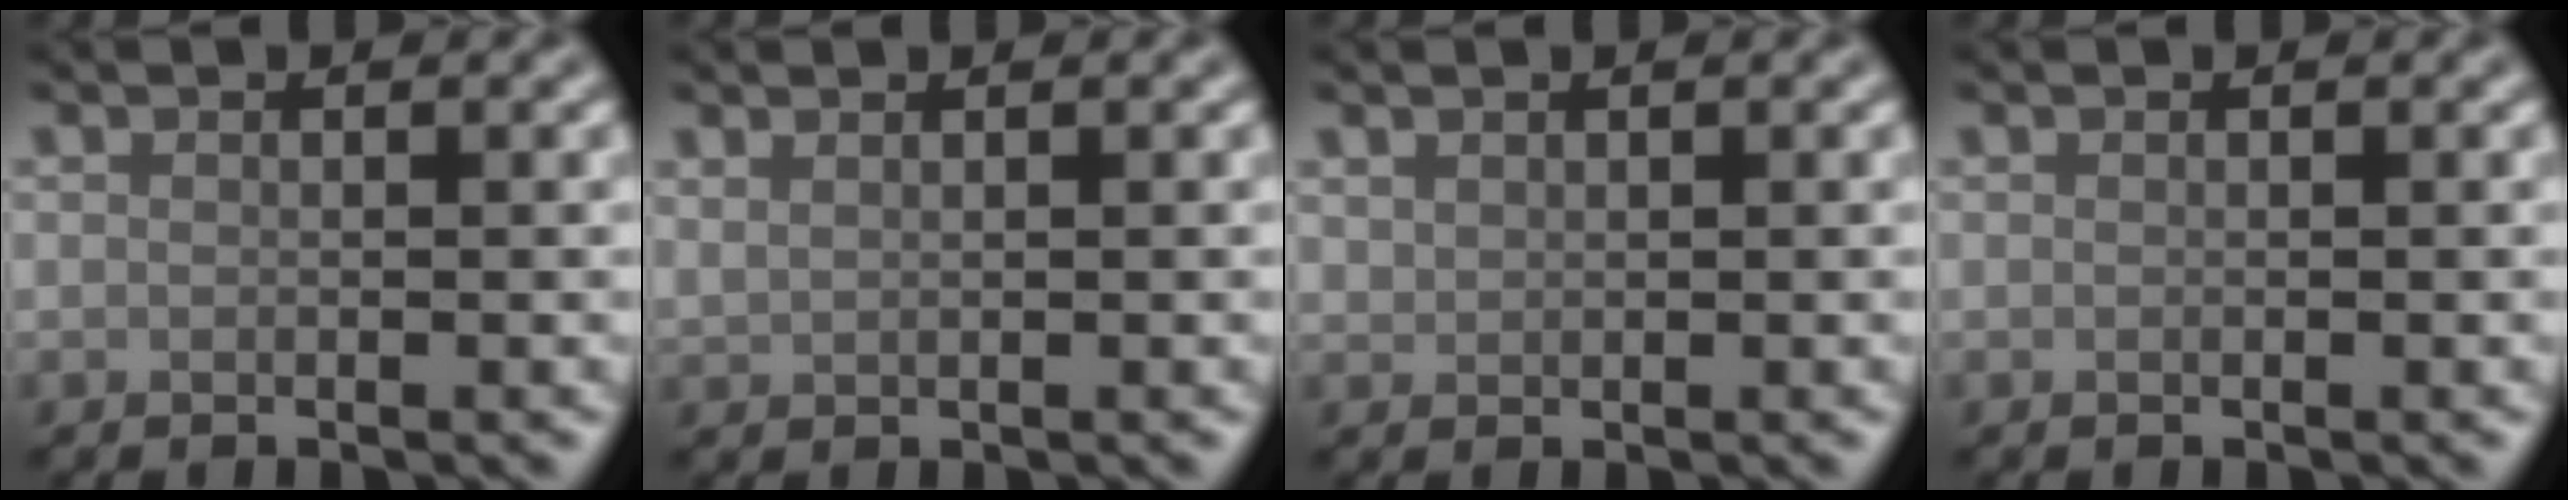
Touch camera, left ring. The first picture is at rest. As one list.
[{"total": 0.9, "force": [0.8, 0.2, 0.2], "torque": [-0.009, 0.001, 0.017]}, {"total": 0.8, "force": [0.6, 0.4, 0.1], "torque": [-0.003, -0.001, 0.018]}, {"total": 0.0}]